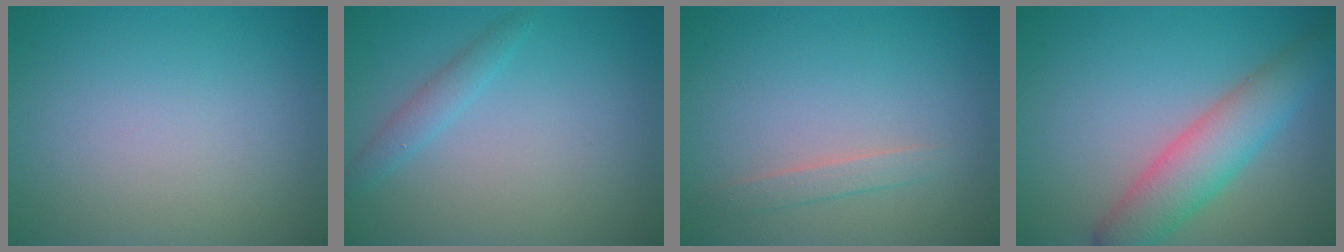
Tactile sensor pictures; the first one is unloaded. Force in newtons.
{"total": 1.5, "press": 1.5, "slide": 0.1}
{"total": 1.3, "press": 1.3, "slide": 0.1}
{"total": 5.4, "press": 5.4, "slide": 0.1}